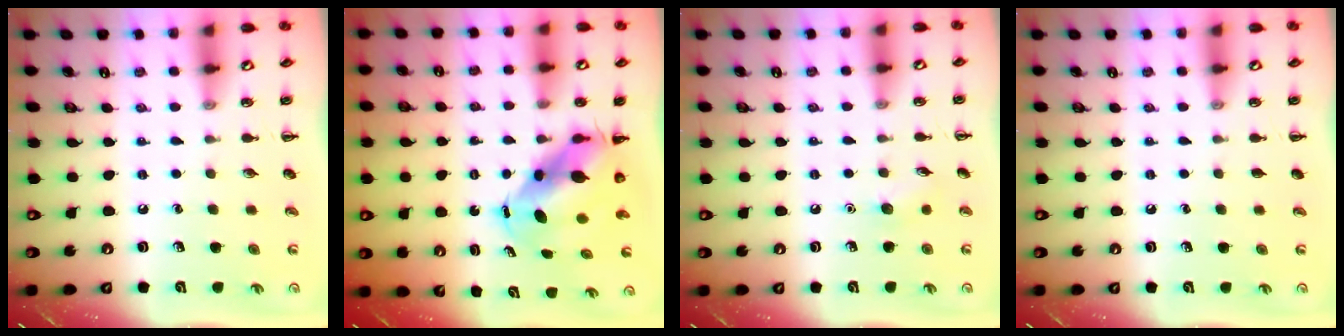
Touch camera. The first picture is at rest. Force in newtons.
{"total": 7.3, "press": 7.1, "slide": 1.7}
{"total": 5.0, "press": 4.8, "slide": 1.3}
{"total": 0.0}